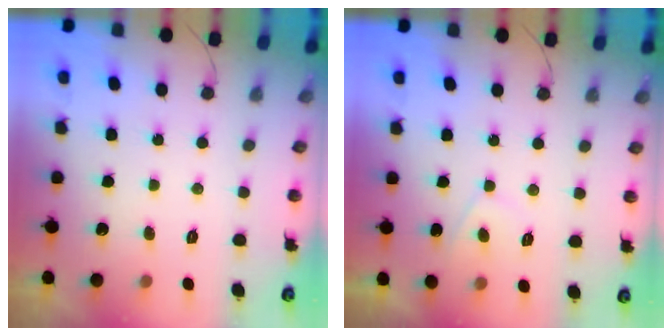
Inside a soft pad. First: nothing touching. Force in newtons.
{"total": 2.4, "press": 2.3, "slide": 0.5}